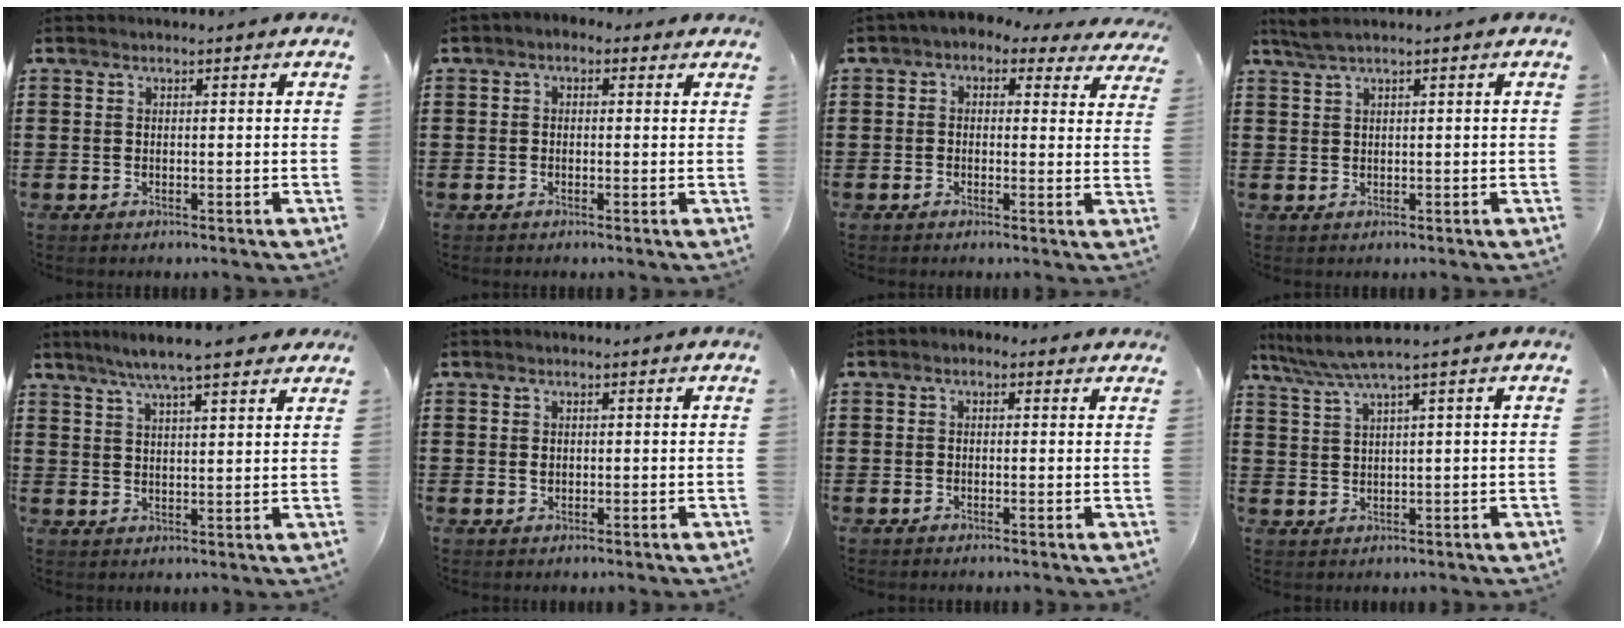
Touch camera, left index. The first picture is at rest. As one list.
[{"total": 1.2, "force": [-0.3, 0.9, 0.8], "torque": [-0.016, 0.004, -0.008]}, {"total": 1.7, "force": [0.4, 1.2, 1.1], "torque": [-0.027, 0.000, 0.001]}, {"total": 1.6, "force": [0.9, -0.1, 1.4], "torque": [-0.028, -0.002, 0.017]}, {"total": 7.0, "force": [5.6, 0.6, 4.2], "torque": [-0.094, -0.006, 0.099]}, {"total": 1.0, "force": [0.2, 0.8, 0.6], "torque": [-0.015, 0.004, 0.003]}, {"total": 0.8, "force": [-0.1, 0.6, 0.5], "torque": [-0.012, 0.003, -0.002]}, {"total": 4.3, "force": [2.6, -0.5, 3.3], "torque": [-0.080, -0.012, 0.041]}]